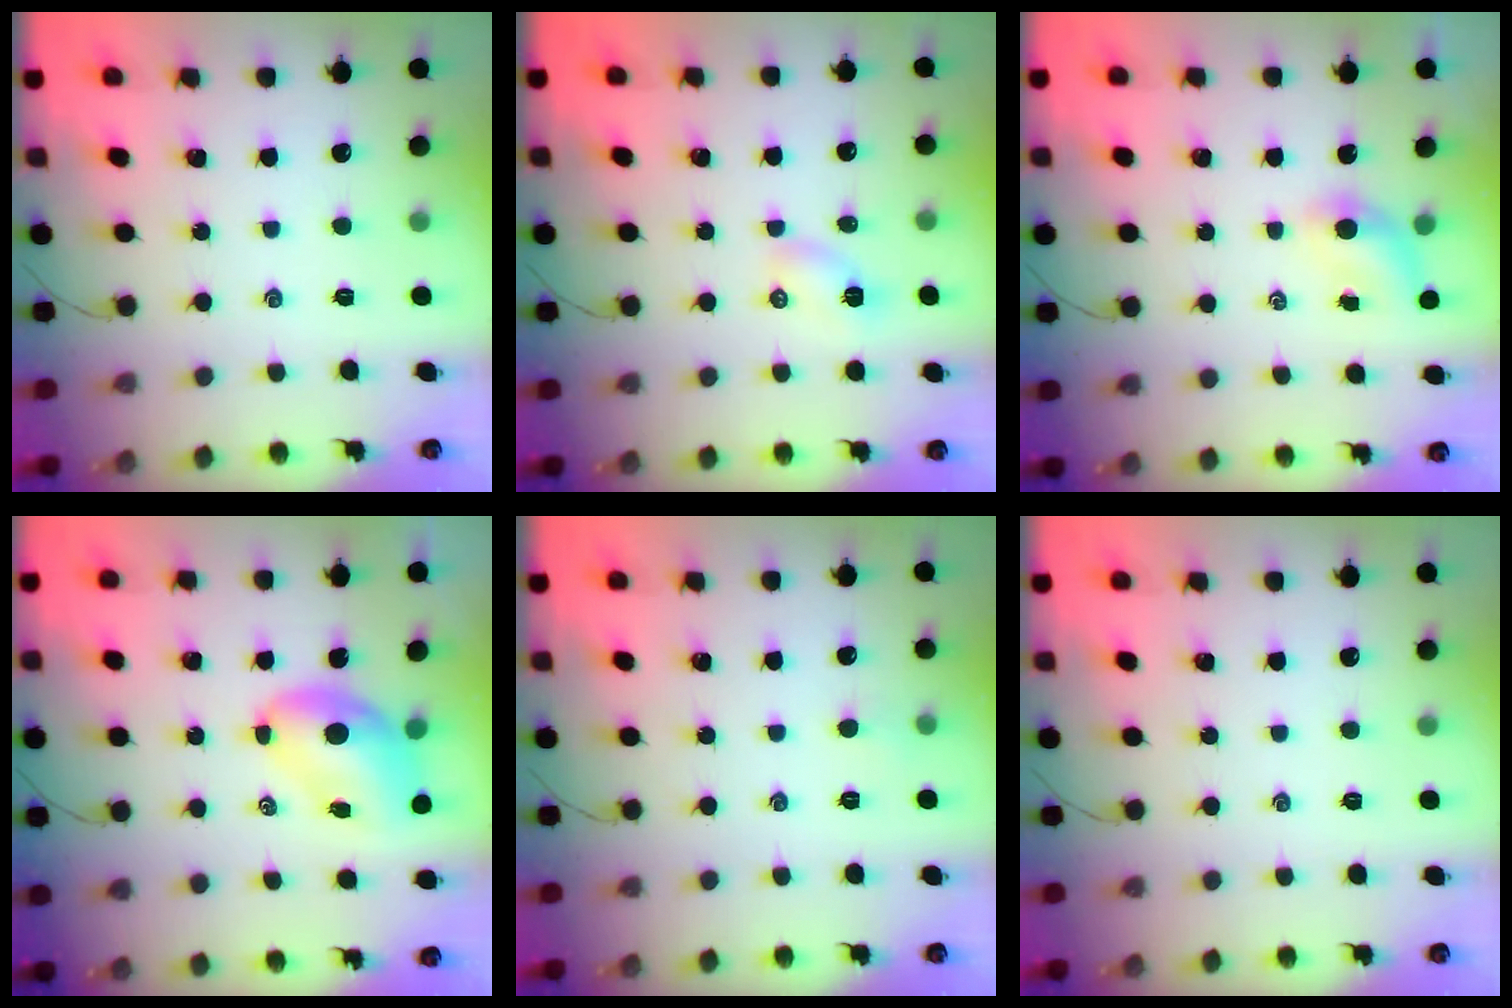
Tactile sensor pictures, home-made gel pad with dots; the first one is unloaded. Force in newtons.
{"total": 3.7, "press": 3.5, "slide": 1.2}
{"total": 4.1, "press": 4.1, "slide": 0.8}
{"total": 7.5, "press": 7.3, "slide": 1.5}
{"total": 2.4, "press": 2.3, "slide": 0.7}
{"total": 0.0}